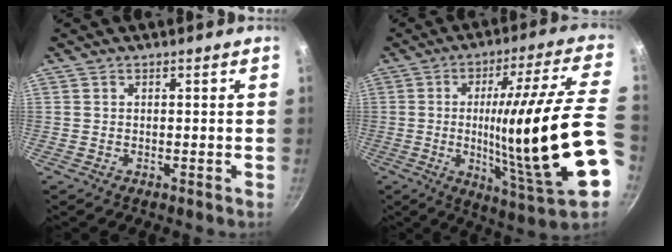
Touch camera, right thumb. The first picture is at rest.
{"total": 24.3, "force": [-2.5, 3.5, 23.9], "torque": [-0.355, 0.006, -0.025]}